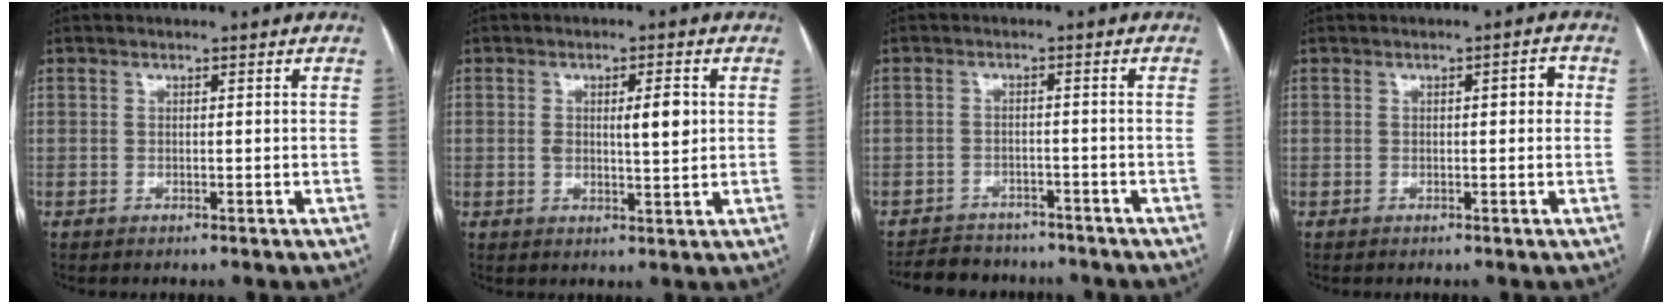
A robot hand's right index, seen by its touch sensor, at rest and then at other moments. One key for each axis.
{"total": 4.9, "fx": 0.9, "fy": 1.2, "fz": 4.7, "tx": -0.074, "ty": 0.003, "tz": 0.016}
{"total": 8.3, "fx": -7.5, "fy": 3.4, "fz": 1.5, "tx": -0.020, "ty": 0.005, "tz": -0.102}
{"total": 2.1, "fx": 0.3, "fy": 0.8, "fz": 1.9, "tx": -0.019, "ty": 0.010, "tz": 0.001}